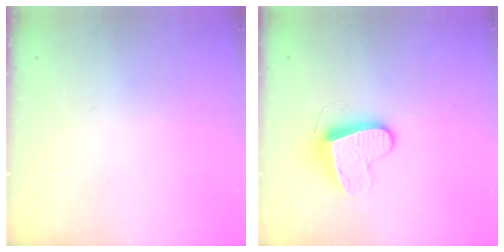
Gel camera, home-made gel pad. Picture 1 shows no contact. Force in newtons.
{"total": 9.2, "press": 9.2, "slide": 0.5}